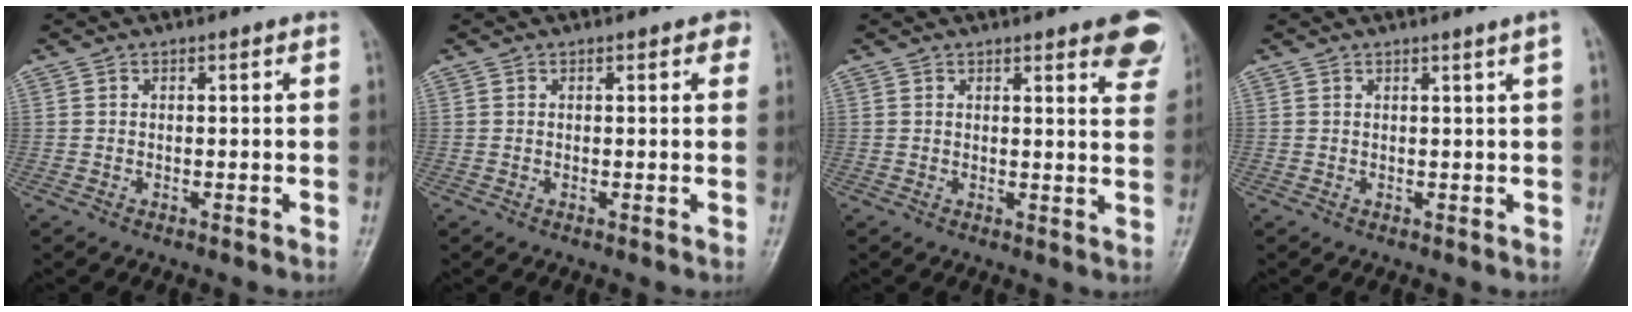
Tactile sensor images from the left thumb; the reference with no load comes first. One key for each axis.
{"total": 1.5, "fx": 0.7, "fy": 0.9, "fz": 0.9, "tx": 0.005, "ty": 0.002, "tz": 0.006}
{"total": 8.3, "fx": 5.3, "fy": 2.4, "fz": 5.9, "tx": -0.041, "ty": -0.020, "tz": 0.054}
{"total": 1.7, "fx": 0.8, "fy": -0.6, "fz": 1.3, "tx": -0.025, "ty": -0.006, "tz": 0.016}